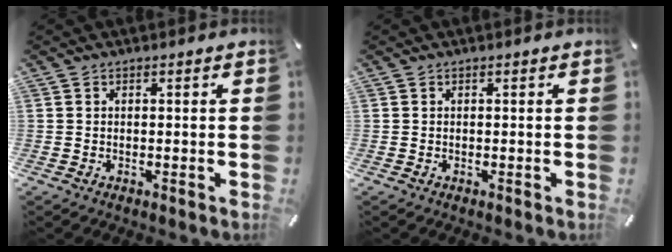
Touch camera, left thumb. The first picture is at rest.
{"total": 0.0}